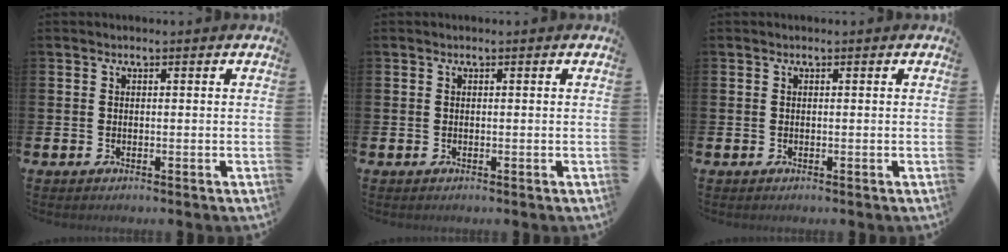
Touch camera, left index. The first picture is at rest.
{"total": 0.0}
{"total": 0.0}